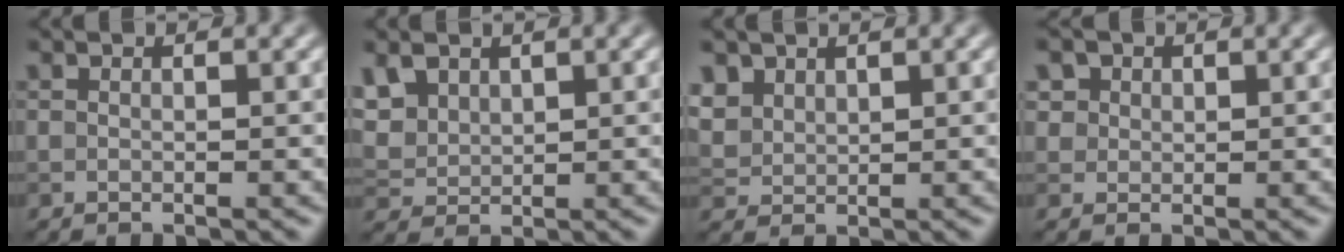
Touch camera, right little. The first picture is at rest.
{"total": 3.4, "force": [1.8, 2.4, 1.7], "torque": [-0.047, -0.001, 0.040]}
{"total": 2.8, "force": [1.8, 2.0, 1.0], "torque": [-0.036, -0.006, 0.050]}
{"total": 3.2, "force": [1.7, 2.5, 1.2], "torque": [-0.031, 0.004, 0.029]}